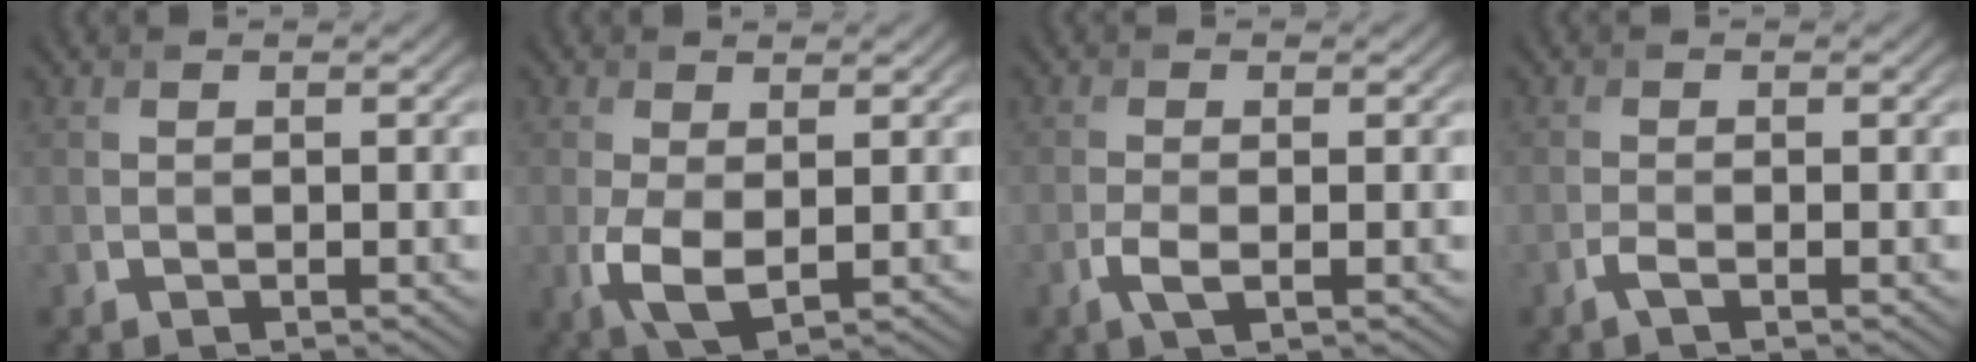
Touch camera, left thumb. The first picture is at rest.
{"total": 4.6, "force": [-0.5, 2.4, 3.9], "torque": [-0.099, -0.014, -0.005]}
{"total": 2.2, "force": [-0.9, 0.6, 1.9], "torque": [-0.046, -0.001, -0.023]}
{"total": 1.3, "force": [-0.8, 0.2, 1.0], "torque": [-0.024, 0.002, -0.019]}